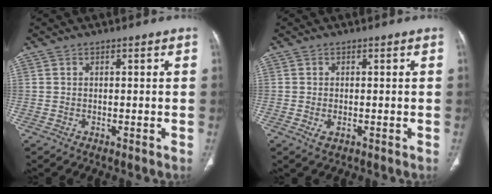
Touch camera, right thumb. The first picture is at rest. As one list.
[{"total": 1.8, "force": [-0.5, 1.0, 1.4], "torque": [-0.030, -0.002, -0.007]}]